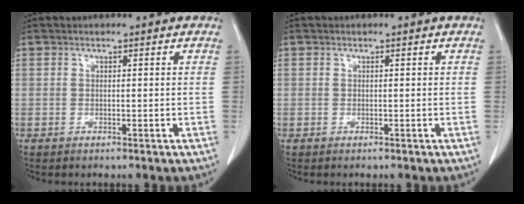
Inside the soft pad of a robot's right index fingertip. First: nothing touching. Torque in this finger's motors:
{"motor_torque": [-0.31, 0.06, -0.82, -0.14]}